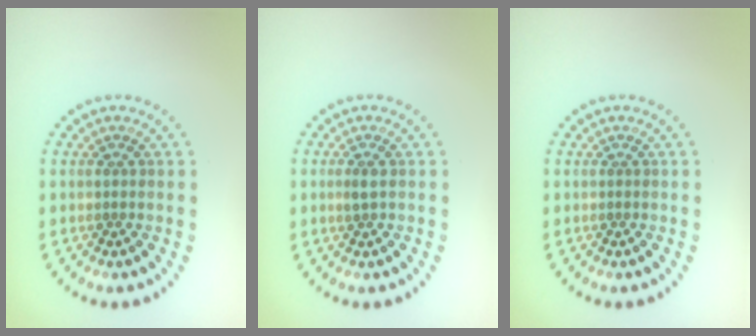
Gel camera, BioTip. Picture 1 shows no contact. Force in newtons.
{"total": 1.0, "press": 1.0, "slide": 0.3}
{"total": 0.0}